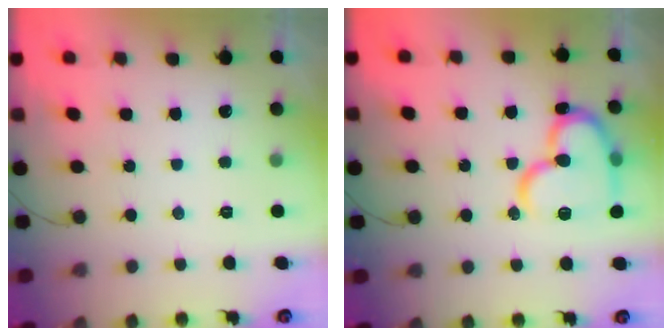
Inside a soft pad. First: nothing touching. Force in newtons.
{"total": 18.4, "press": 18.2, "slide": 2.4}